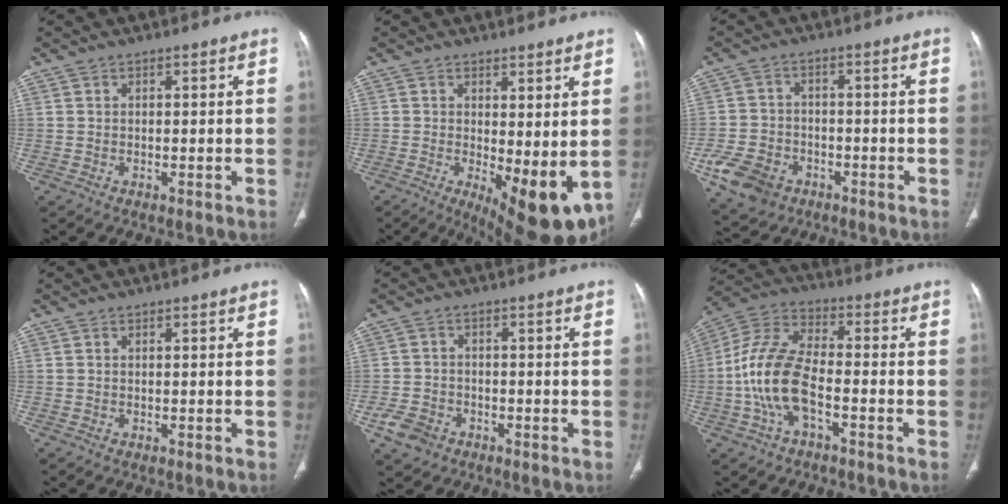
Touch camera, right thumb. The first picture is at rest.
{"total": 11.6, "force": [-1.2, 4.4, 10.7], "torque": [-0.147, -0.027, -0.003]}
{"total": 9.4, "force": [-4.3, 7.3, 4.1], "torque": [-0.074, 0.021, -0.070]}
{"total": 0.0}
{"total": 5.2, "force": [-2.6, 4.0, 2.0], "torque": [-0.034, 0.013, -0.042]}
{"total": 13.0, "force": [-3.4, 6.2, 10.9], "torque": [-0.233, 0.036, -0.069]}